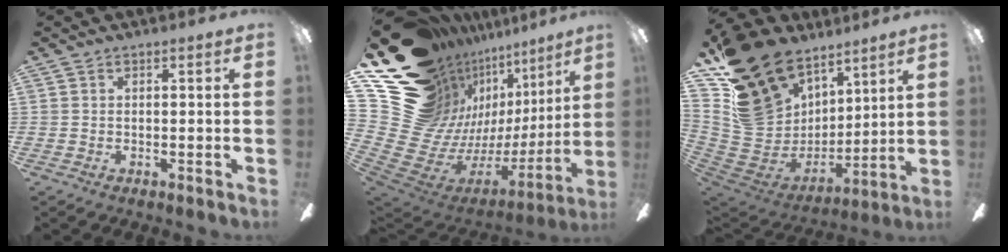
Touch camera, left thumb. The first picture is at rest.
{"total": 23.2, "force": [11.3, 16.1, 12.3], "torque": [-0.226, -0.133, 0.279]}
{"total": 23.2, "force": [14.1, 16.1, 8.9], "torque": [-0.179, -0.093, 0.296]}